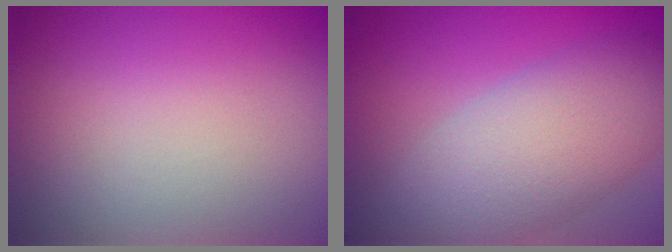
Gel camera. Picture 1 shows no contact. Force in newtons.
{"total": 7.7, "press": 7.7, "slide": 0.4}